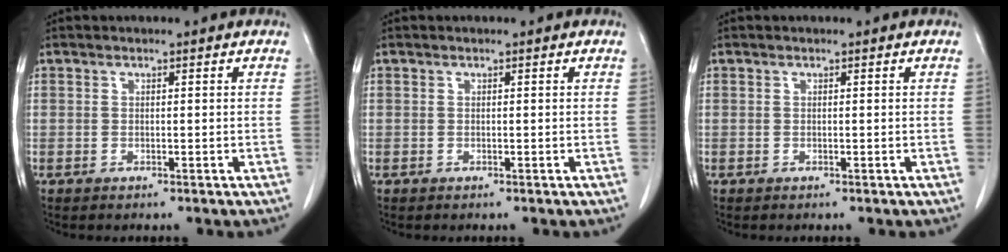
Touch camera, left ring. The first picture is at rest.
{"total": 0.0}
{"total": 0.0}